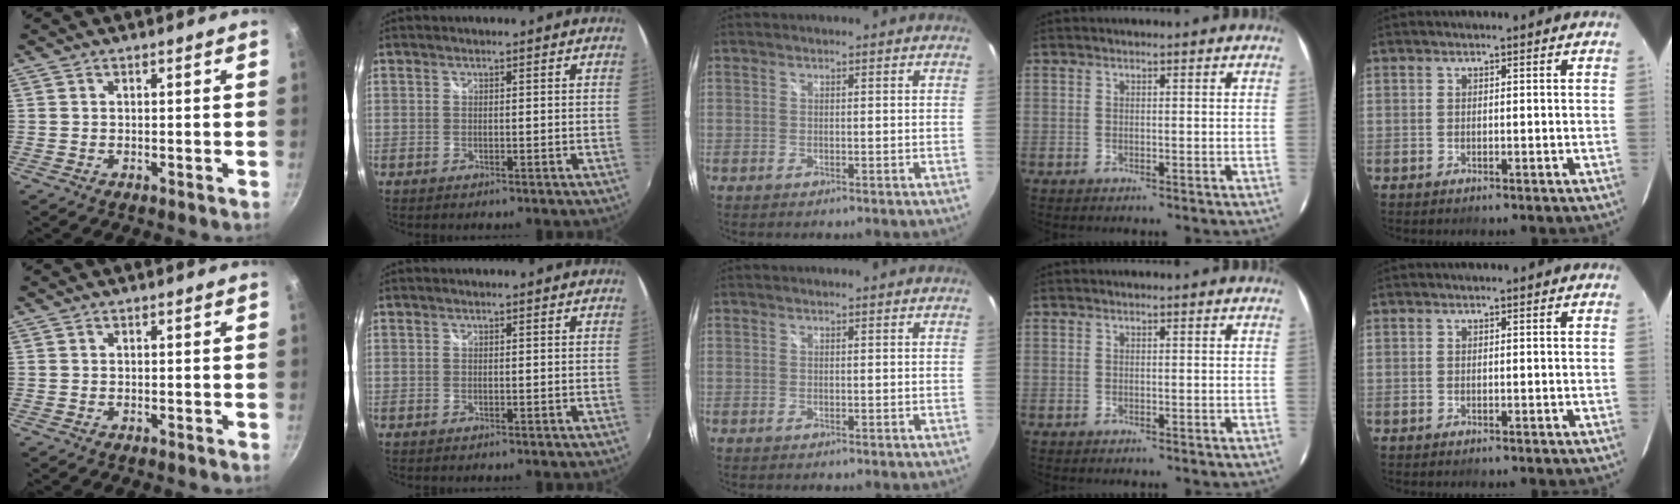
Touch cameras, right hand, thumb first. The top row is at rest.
{}